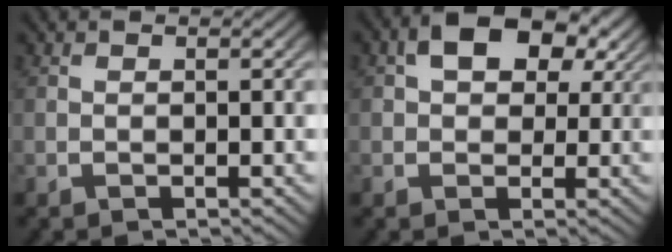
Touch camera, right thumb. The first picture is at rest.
{"total": 5.8, "force": [2.6, 3.4, 3.9], "torque": [-0.061, 0.009, 0.038]}